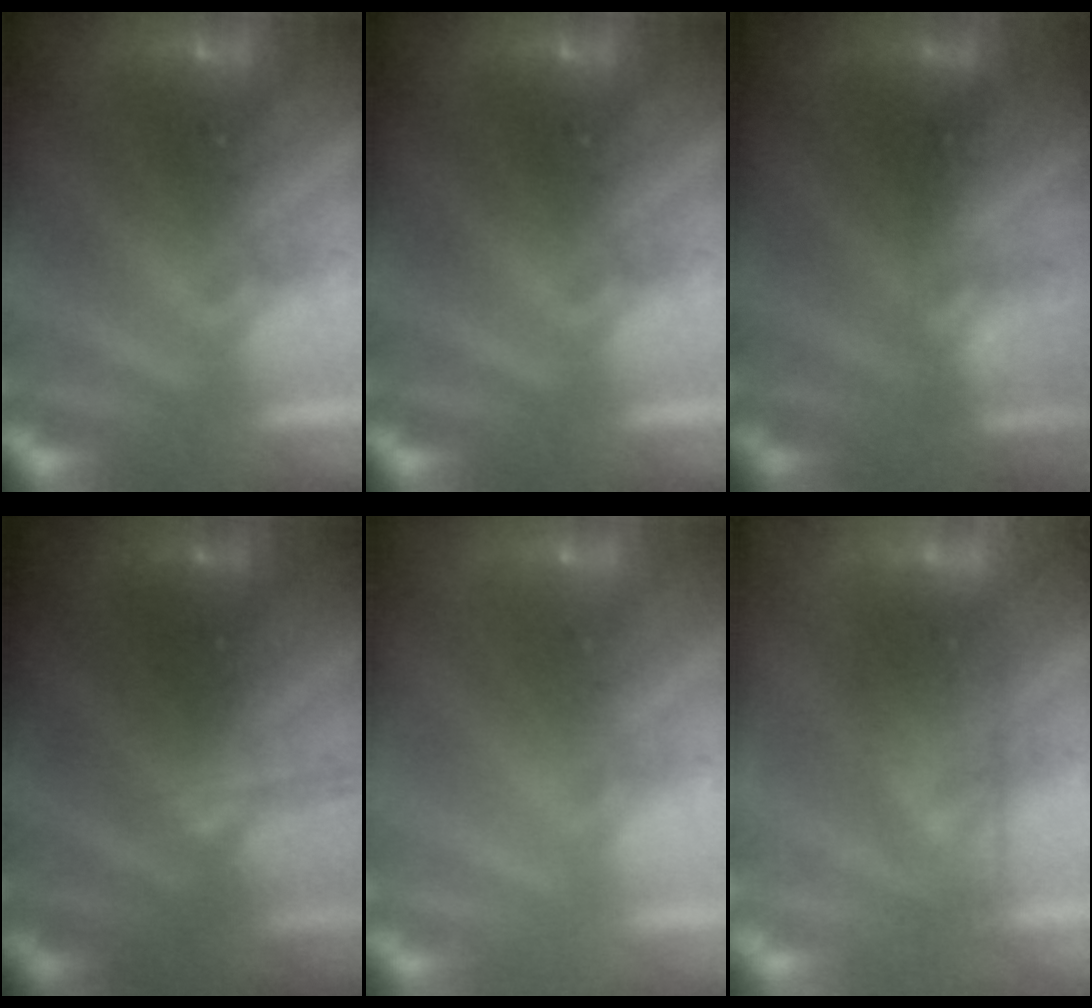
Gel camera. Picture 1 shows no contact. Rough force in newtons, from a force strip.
{"total": 0.0}
{"total": 2.8}
{"total": 1.7}
{"total": 3.2}
{"total": 2.6}